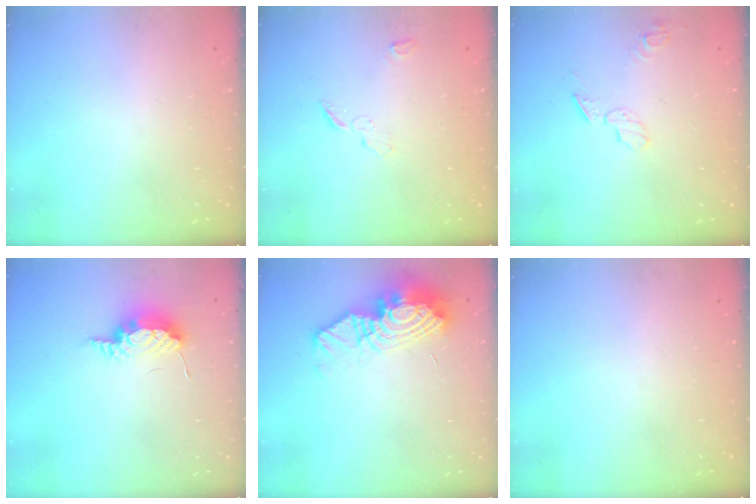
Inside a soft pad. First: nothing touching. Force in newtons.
{"total": 3.8, "press": 3.8, "slide": 0.4}
{"total": 6.0, "press": 6.0, "slide": 0.7}
{"total": 8.0, "press": 7.7, "slide": 2.2}
{"total": 15.9, "press": 15.9, "slide": 1.2}
{"total": 0.0}